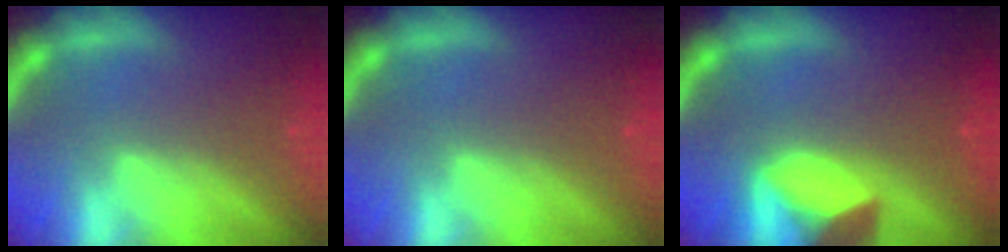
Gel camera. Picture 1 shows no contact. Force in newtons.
{"total": 0.0}
{"total": 5.9}